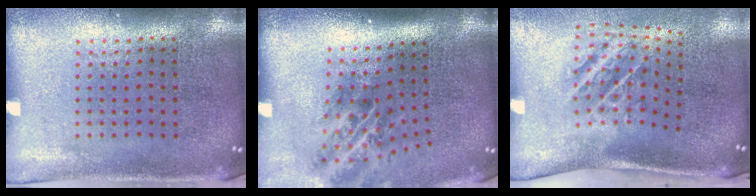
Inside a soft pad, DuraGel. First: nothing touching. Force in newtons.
{"total": 2.1, "press": 1.3, "slide": 1.7}
{"total": 2.1, "press": 1.3, "slide": 1.6}